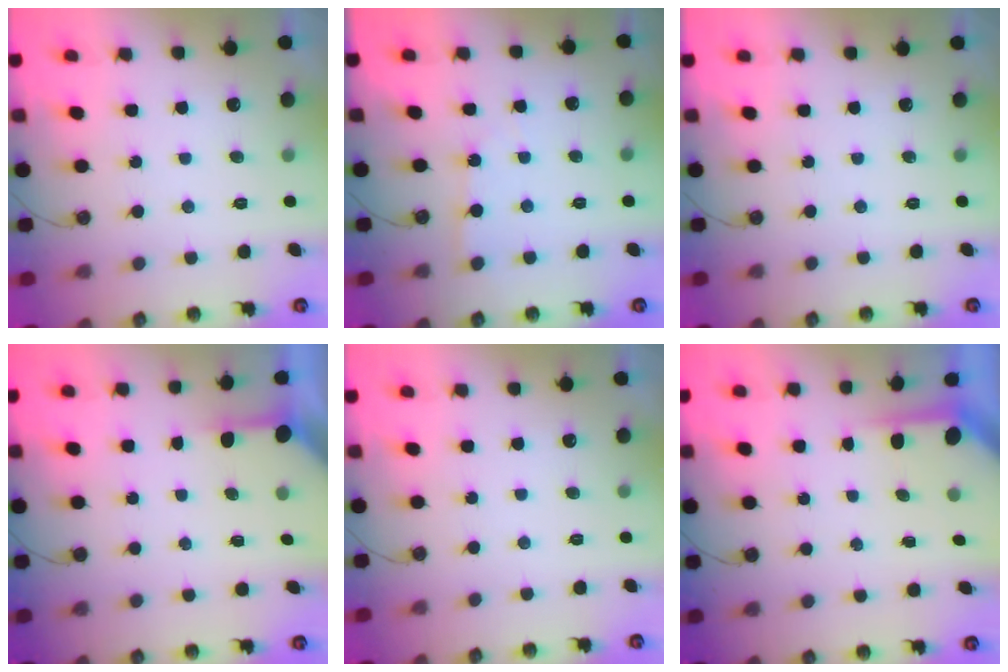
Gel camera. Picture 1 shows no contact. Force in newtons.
{"total": 2.7, "press": 2.7, "slide": 0.4}
{"total": 0.0}
{"total": 3.2, "press": 3.2, "slide": 0.4}
{"total": 0.0}
{"total": 3.6, "press": 3.6, "slide": 0.4}